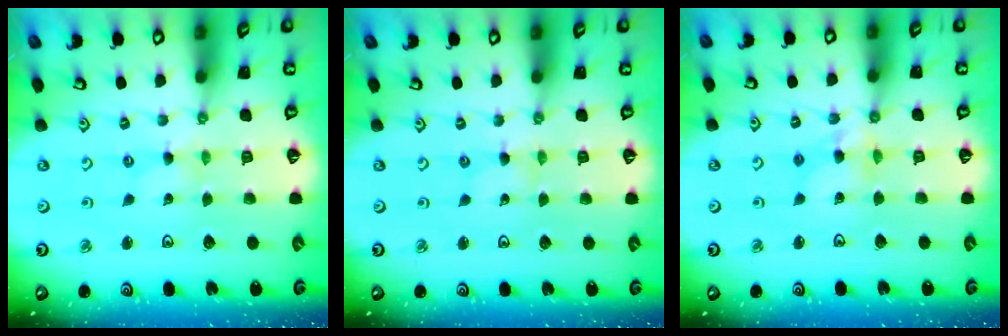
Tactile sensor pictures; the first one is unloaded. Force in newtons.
{"total": 0.0}
{"total": 5.4, "press": 5.4, "slide": 0.4}